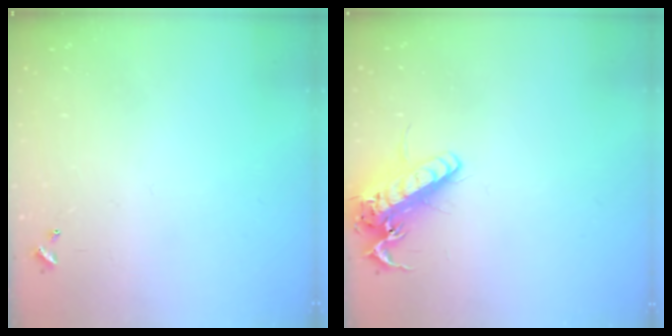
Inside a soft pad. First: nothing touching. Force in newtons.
{"total": 15.0, "press": 14.7, "slide": 2.8}